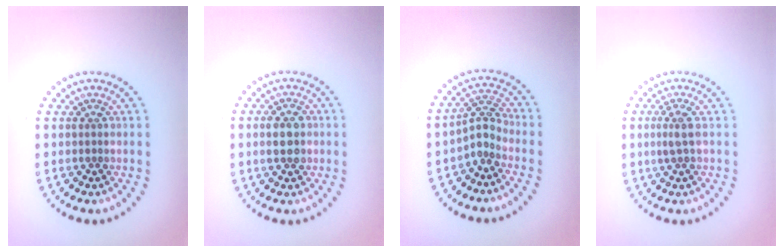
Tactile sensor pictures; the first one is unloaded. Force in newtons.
{"total": 2.4, "press": 2.4, "slide": 0.1}
{"total": 2.2, "press": 1.5, "slide": 1.6}
{"total": 1.5, "press": 1.3, "slide": 0.7}